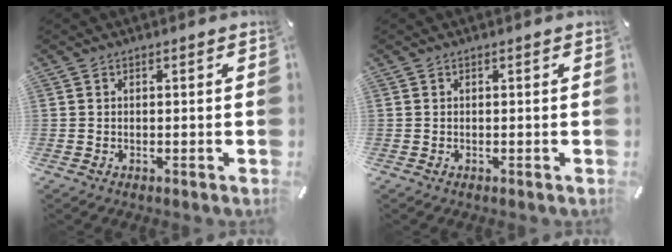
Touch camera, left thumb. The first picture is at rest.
{"total": 0.0}